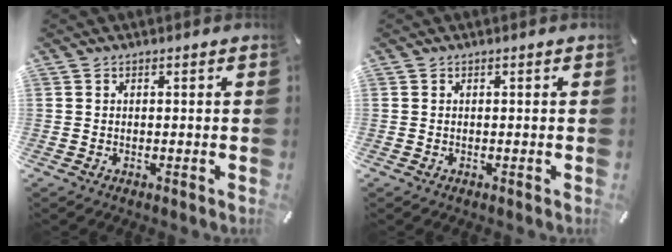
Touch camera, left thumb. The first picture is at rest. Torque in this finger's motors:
{"motor_torque": [-0.18, -0.23, -0.01, 0.01, 0.00]}